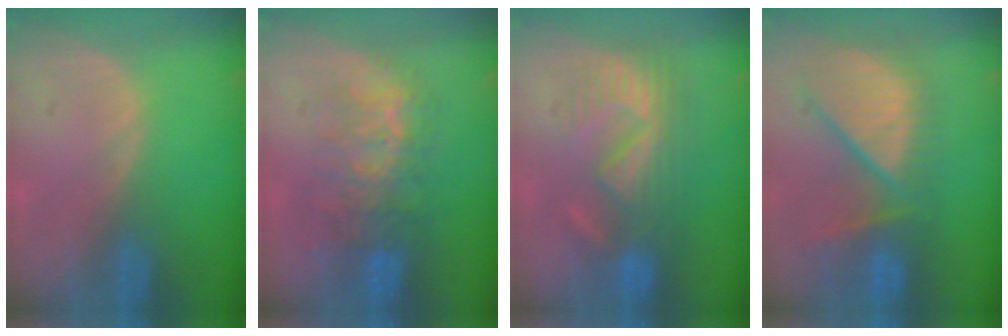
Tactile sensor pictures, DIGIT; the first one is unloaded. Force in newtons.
{"total": 9.7, "press": 8.4, "slide": 4.8}
{"total": 9.0, "press": 8.3, "slide": 3.5}
{"total": 11.4, "press": 10.2, "slide": 5.1}